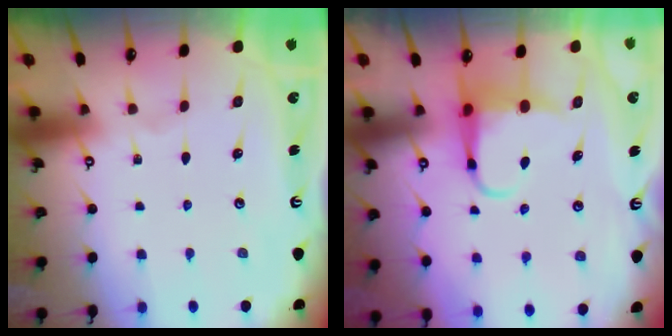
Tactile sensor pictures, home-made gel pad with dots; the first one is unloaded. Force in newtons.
{"total": 6.1, "press": 6.0, "slide": 0.9}